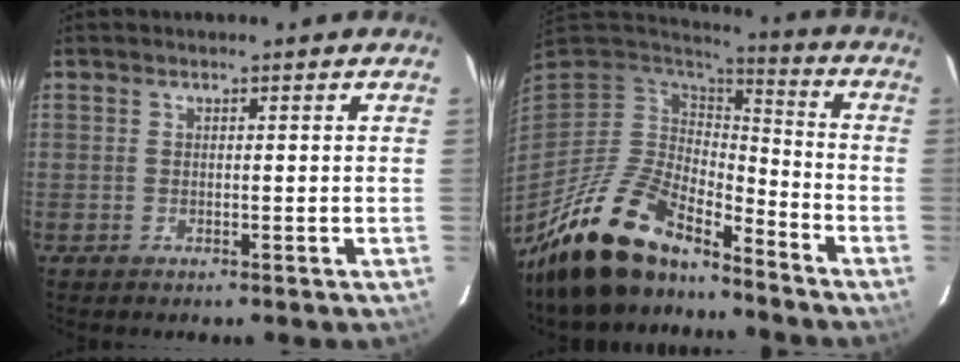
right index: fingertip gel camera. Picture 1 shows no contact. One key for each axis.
{"total": 18.8, "fx": -14.8, "fy": 6.4, "fz": 9.6, "tx": -0.201, "ty": -0.028, "tz": -0.267}